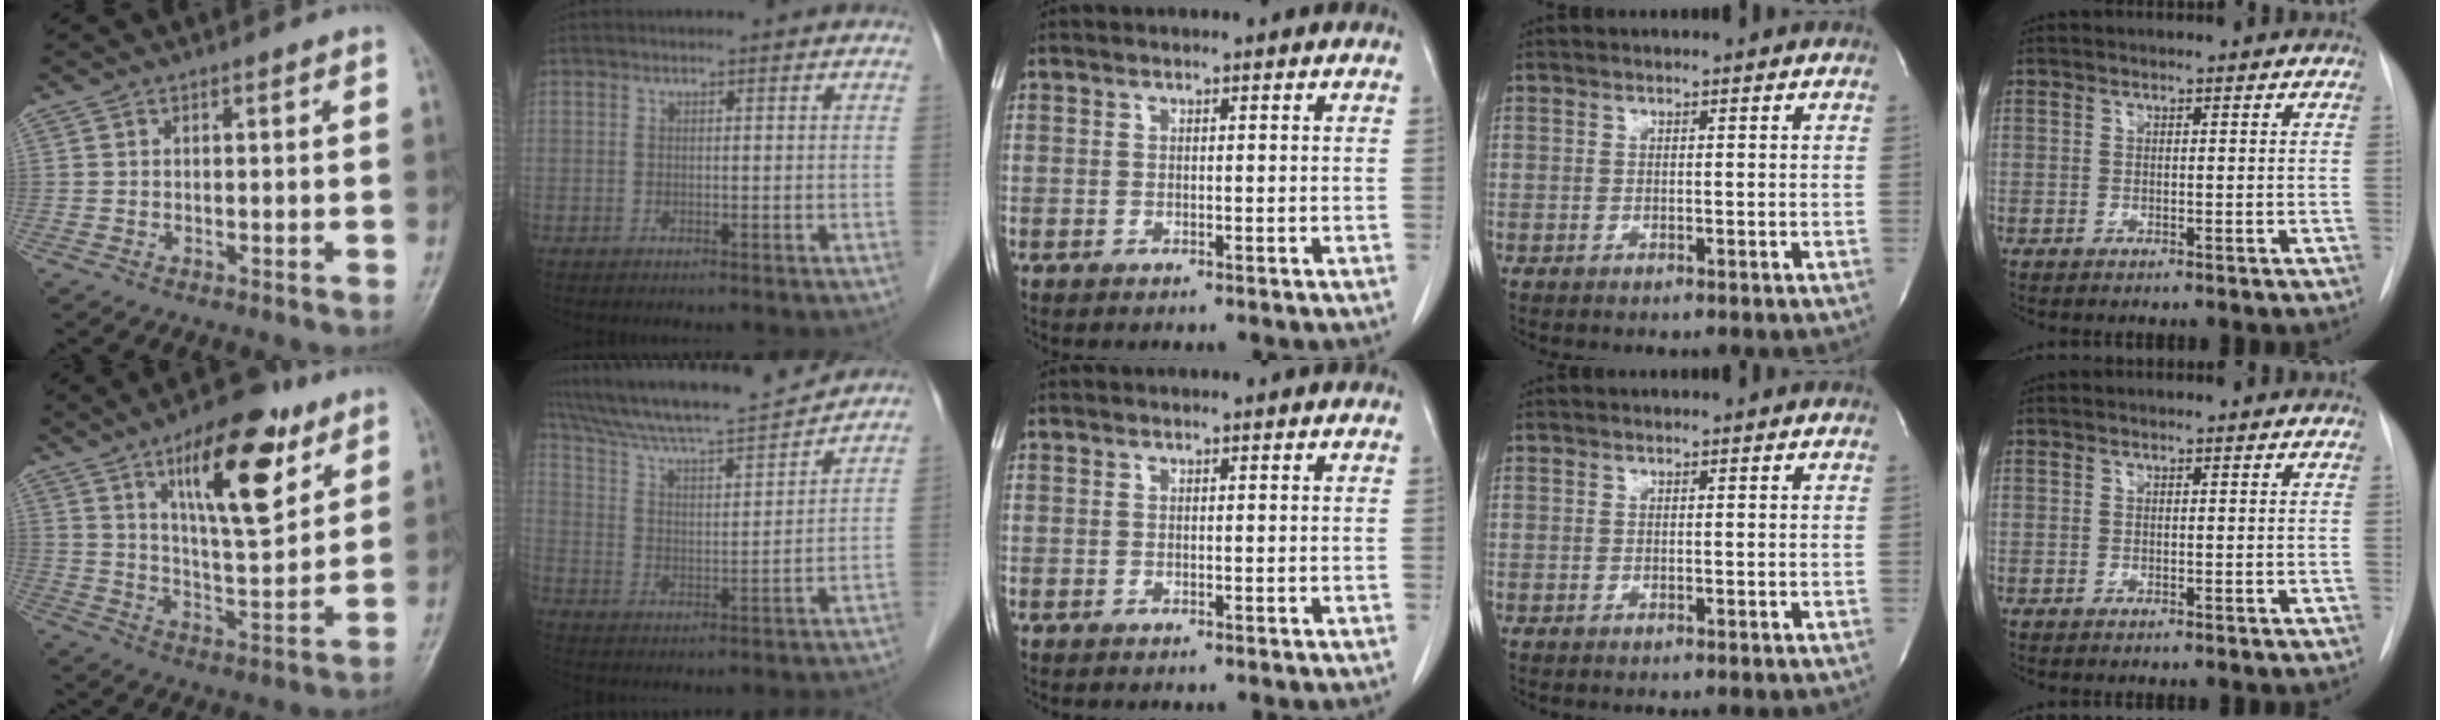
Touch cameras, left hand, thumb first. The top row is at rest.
{"thumb": {"total": 17.9, "force": [9.3, 6.4, 14.0], "torque": [-0.186, -0.045, 0.150]}, "index": {"total": 16.2, "force": [15.0, 0.2, 6.0], "torque": [-0.113, 0.004, 0.248]}}